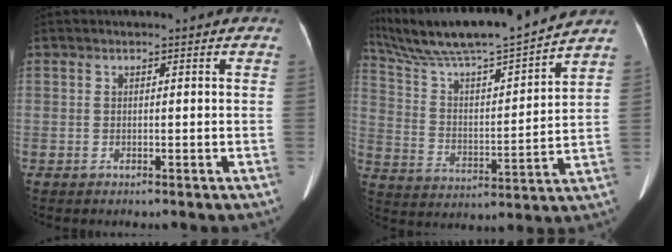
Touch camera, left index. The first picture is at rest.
{"total": 18.7, "force": [16.6, -0.1, 8.6], "torque": [-0.159, 0.007, 0.282]}